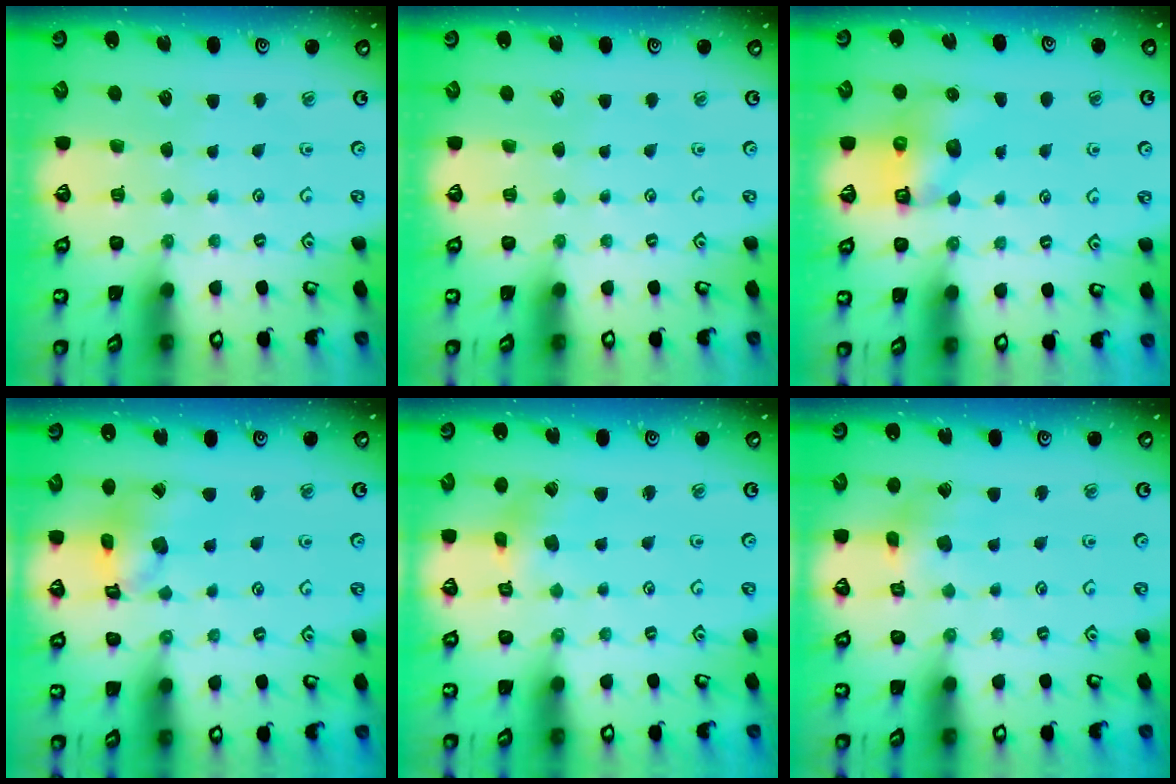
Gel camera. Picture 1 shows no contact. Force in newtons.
{"total": 0.0}
{"total": 6.0, "press": 6.0, "slide": 0.7}
{"total": 11.4, "press": 11.3, "slide": 1.4}
{"total": 2.2, "press": 2.2, "slide": 0.4}
{"total": 6.4, "press": 6.4, "slide": 0.5}